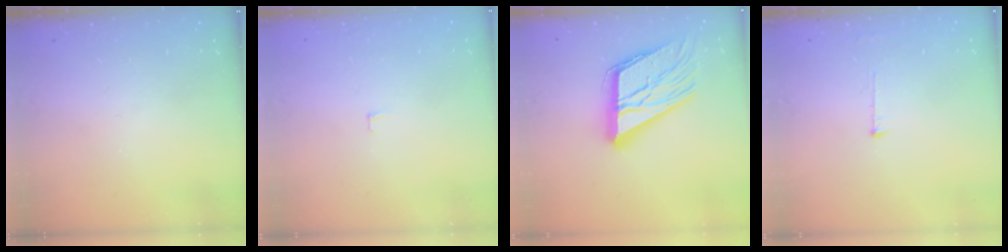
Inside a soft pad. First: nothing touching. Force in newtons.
{"total": 2.4, "press": 2.4, "slide": 0.2}
{"total": 19.6, "press": 19.5, "slide": 1.9}
{"total": 4.0, "press": 4.0, "slide": 0.2}